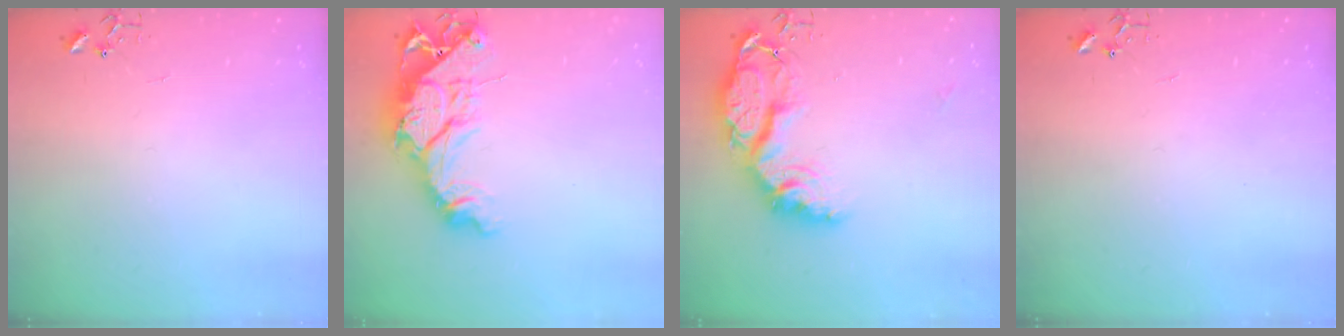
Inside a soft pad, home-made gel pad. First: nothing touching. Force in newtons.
{"total": 15.7, "press": 15.7, "slide": 1.2}
{"total": 19.0, "press": 19.0, "slide": 1.8}
{"total": 0.0}